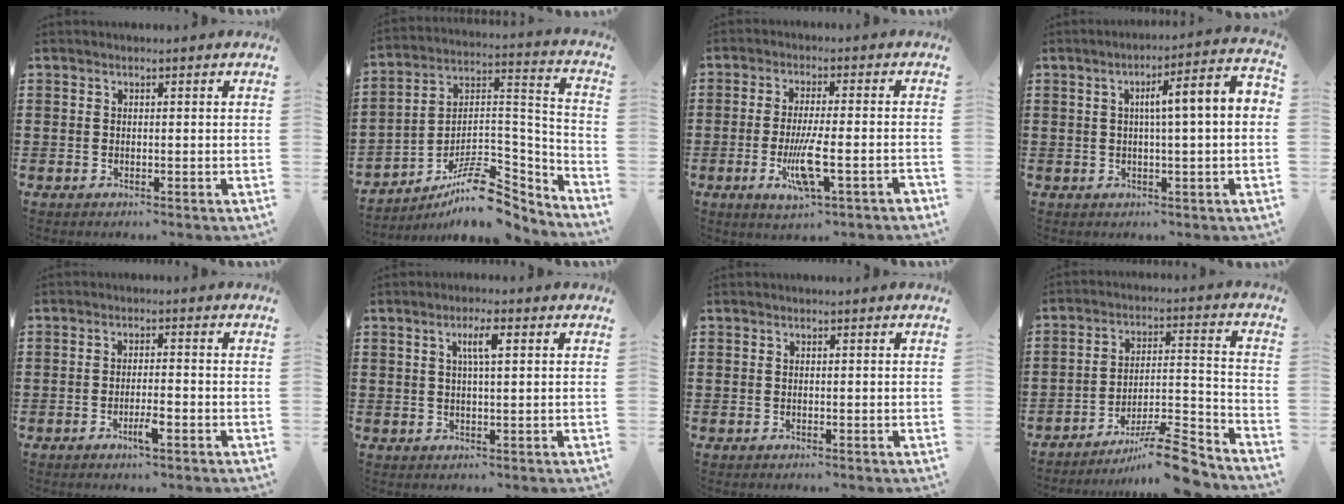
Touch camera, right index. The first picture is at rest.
{"total": 11.1, "force": [-8.3, 4.0, 6.1], "torque": [-0.099, 0.029, -0.154]}
{"total": 7.5, "force": [-2.6, 1.1, 7.0], "torque": [-0.132, -0.013, -0.048]}
{"total": 5.4, "force": [-0.3, 0.1, 5.4], "torque": [-0.096, -0.009, -0.017]}
{"total": 3.5, "force": [-1.8, 0.6, 2.9], "torque": [-0.056, -0.002, -0.033]}
{"total": 3.6, "force": [1.1, 0.8, 3.3], "torque": [-0.069, 0.011, 0.015]}
{"total": 0.0}
{"total": 10.8, "force": [-9.0, 1.0, 5.8], "torque": [-0.079, 0.031, -0.168]}